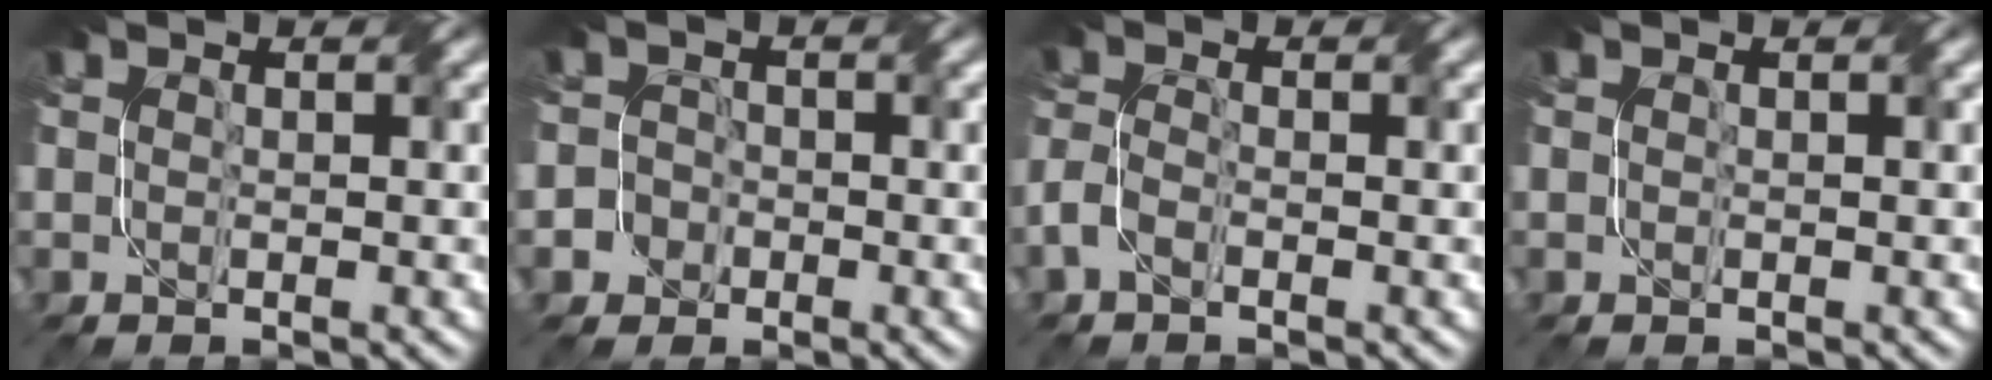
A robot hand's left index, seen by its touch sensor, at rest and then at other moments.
{"total": 3.0, "force": [-1.9, 2.3, -0.1], "torque": [0.026, 0.008, -0.044]}
{"total": 2.1, "force": [-1.6, 0.6, 1.1], "torque": [-0.029, 0.005, -0.039]}
{"total": 0.0}